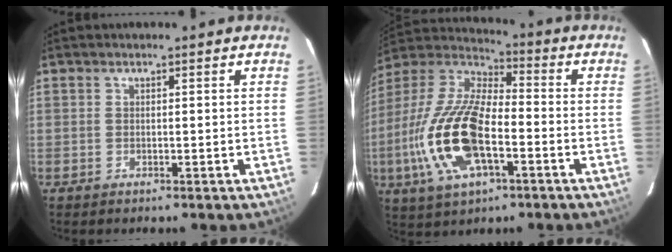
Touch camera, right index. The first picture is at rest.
{"total": 19.9, "force": [-5.5, 8.4, 17.1], "torque": [-0.369, -0.012, -0.106]}